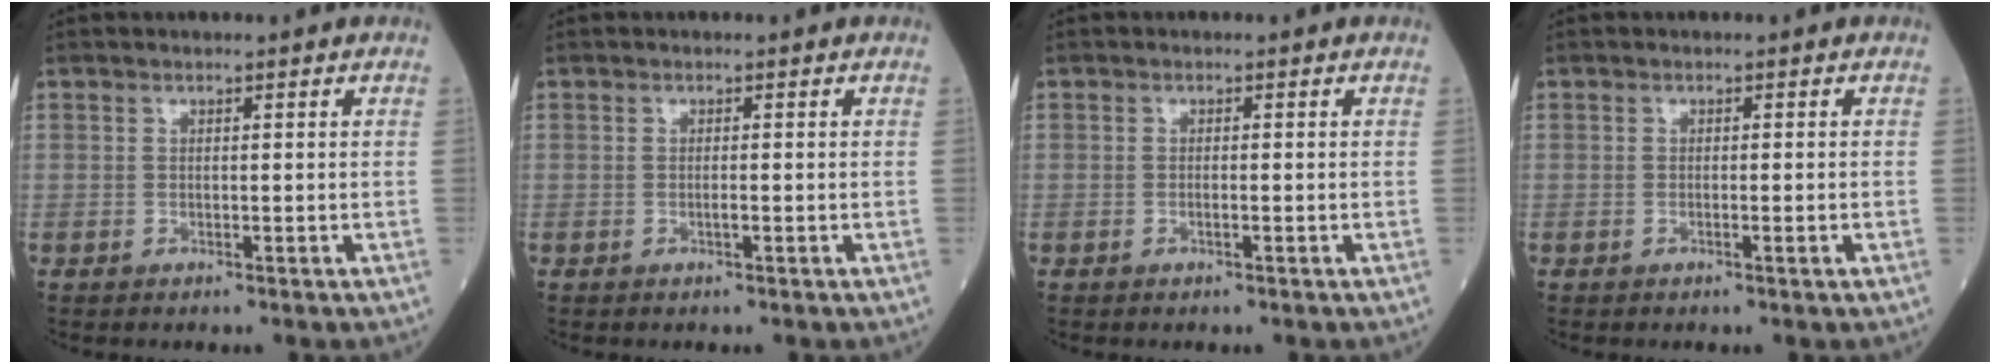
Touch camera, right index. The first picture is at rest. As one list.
[{"total": 0.8, "force": [-0.2, -0.1, 0.7], "torque": [-0.017, -0.001, -0.004]}, {"total": 0.8, "force": [-0.3, 0.0, 0.7], "torque": [-0.017, -0.001, -0.004]}, {"total": 0.9, "force": [-0.4, -0.2, 0.9], "torque": [-0.016, -0.001, -0.004]}]